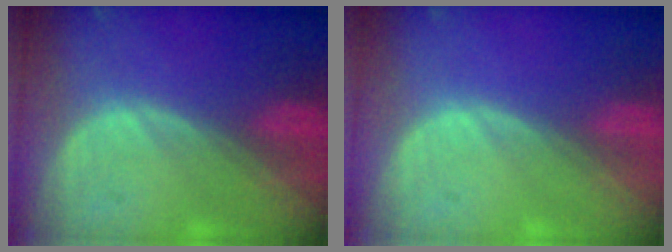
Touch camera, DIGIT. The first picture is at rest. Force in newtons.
{"total": 0.0}